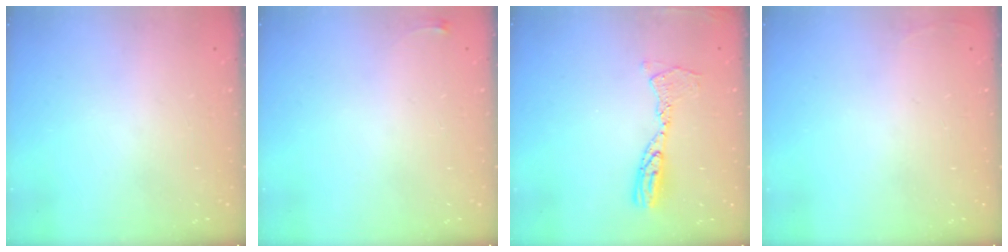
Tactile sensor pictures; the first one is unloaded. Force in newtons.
{"total": 2.6, "press": 2.6, "slide": 0.6}
{"total": 10.3, "press": 10.3, "slide": 1.0}
{"total": 2.7, "press": 2.6, "slide": 1.0}